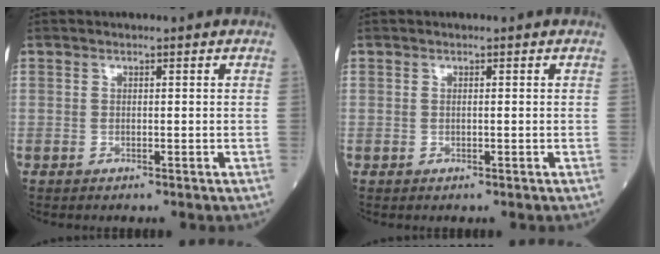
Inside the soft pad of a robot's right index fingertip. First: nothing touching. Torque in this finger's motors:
{"motor_torque": [-0.36, -0.38, -0.89, -0.20]}